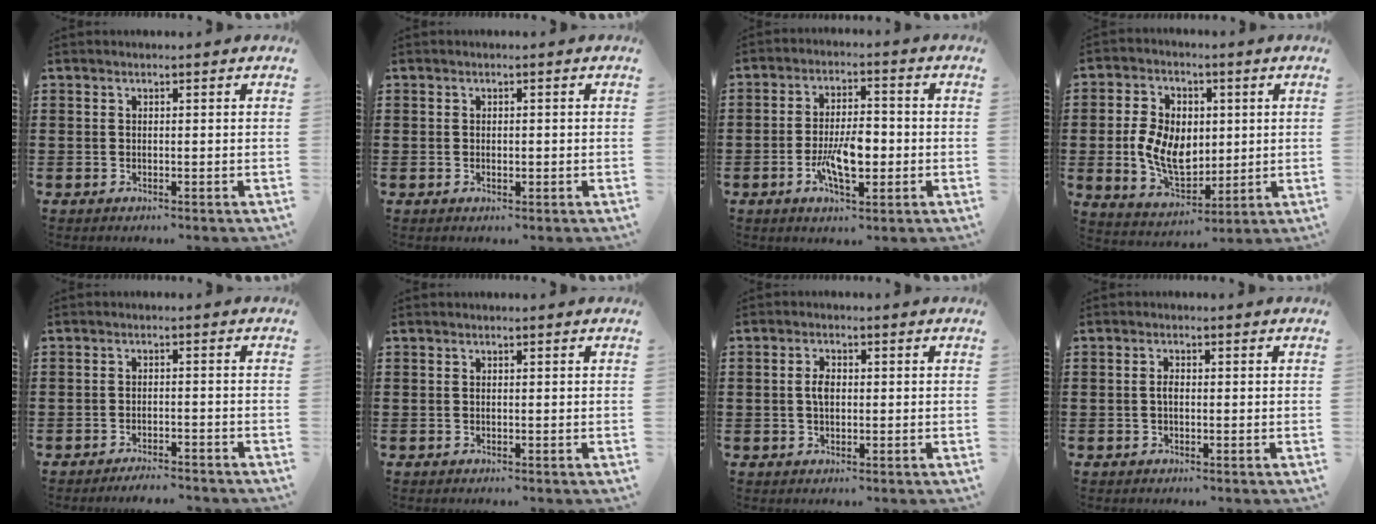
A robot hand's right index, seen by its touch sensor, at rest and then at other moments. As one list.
[{"total": 0.8, "force": [-0.1, 0.4, 0.7], "torque": [-0.013, 0.001, -0.002]}, {"total": 7.9, "force": [-2.0, 3.3, 6.9], "torque": [-0.142, -0.001, -0.038]}, {"total": 9.2, "force": [-0.1, 6.7, 6.3], "torque": [-0.145, 0.009, -0.005]}, {"total": 2.4, "force": [-2.4, 0.0, 0.4], "torque": [-0.010, 0.000, -0.048]}, {"total": 0.0}, {"total": 2.7, "force": [0.1, 1.4, 2.3], "torque": [-0.053, 0.003, -0.002]}, {"total": 1.5, "force": [-0.2, 0.7, 1.4], "torque": [-0.026, 0.001, -0.004]}]